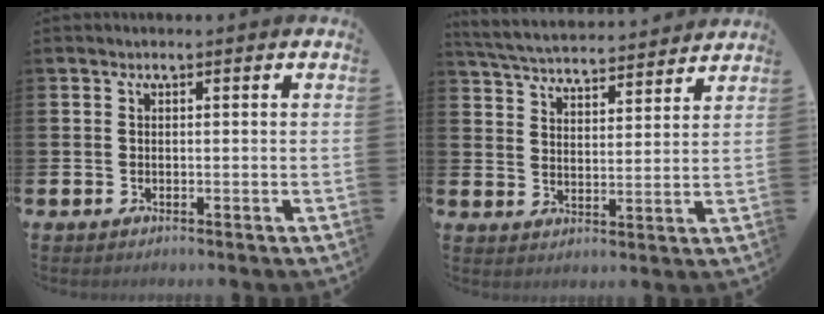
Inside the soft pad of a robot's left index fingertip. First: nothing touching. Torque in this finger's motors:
{"motor_torque": [0.52, -0.50, 0.23, 0.09]}